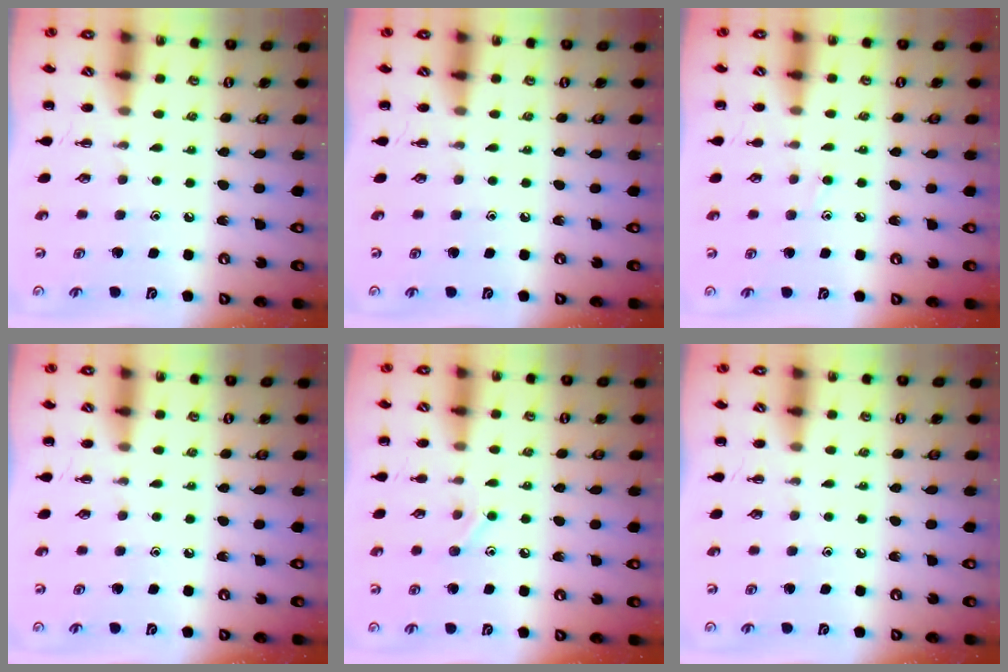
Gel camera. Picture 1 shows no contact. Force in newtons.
{"total": 0.0}
{"total": 6.5, "press": 6.0, "slide": 2.5}
{"total": 0.0}
{"total": 7.2, "press": 7.0, "slide": 1.8}
{"total": 0.0}